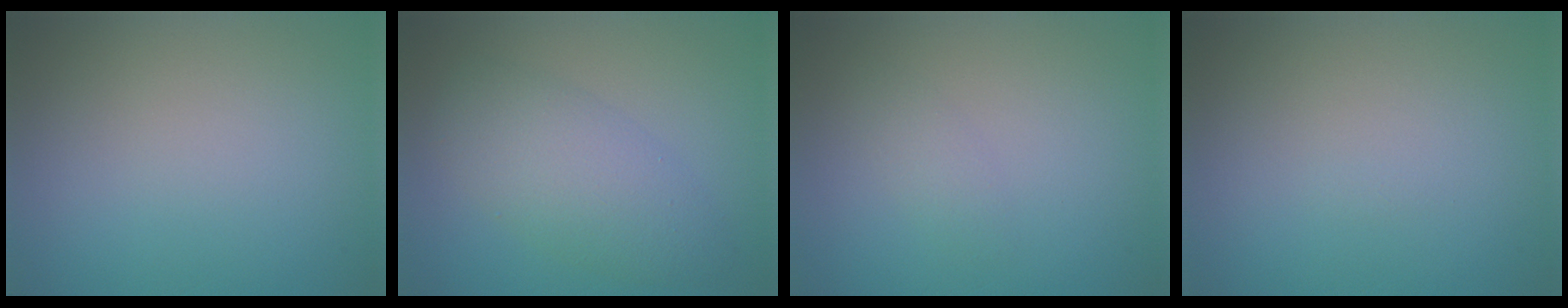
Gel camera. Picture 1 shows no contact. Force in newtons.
{"total": 4.9, "press": 4.9, "slide": 0.0}
{"total": 1.1, "press": 1.1, "slide": 0.0}
{"total": 0.0}